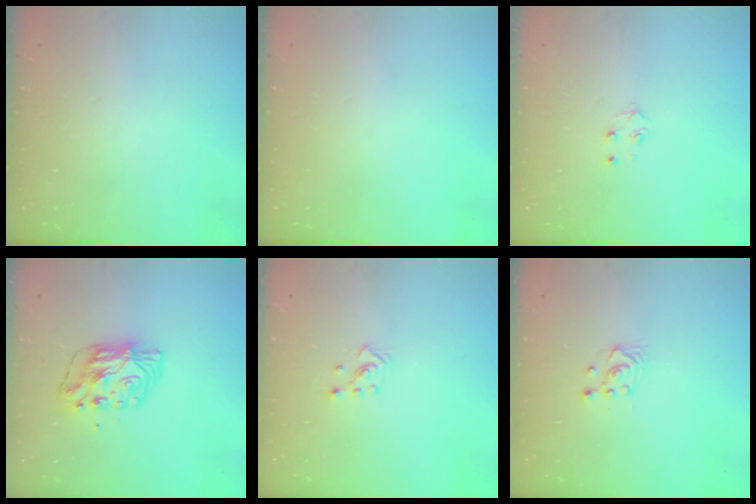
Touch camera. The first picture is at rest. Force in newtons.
{"total": 0.0}
{"total": 3.9, "press": 3.8, "slide": 0.5}
{"total": 7.0, "press": 7.0, "slide": 0.6}
{"total": 2.3, "press": 2.2, "slide": 0.8}
{"total": 4.2, "press": 3.9, "slide": 1.7}